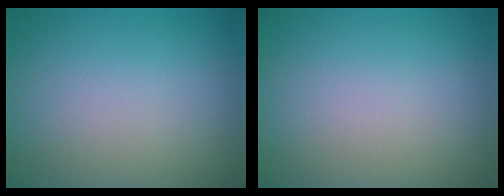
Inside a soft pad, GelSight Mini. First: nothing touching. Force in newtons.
{"total": 0.0}